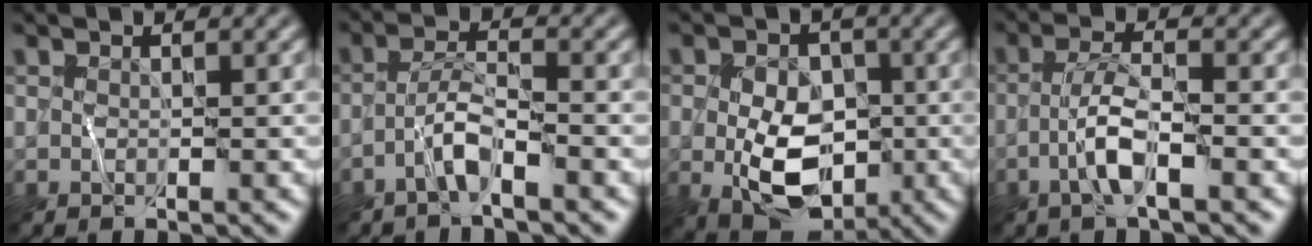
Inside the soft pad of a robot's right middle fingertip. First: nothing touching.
{"total": 2.8, "force": [-1.8, 0.3, 2.1], "torque": [-0.041, 0.010, -0.041]}
{"total": 7.3, "force": [-1.3, 4.9, 5.3], "torque": [-0.094, -0.016, -0.021]}
{"total": 3.5, "force": [-1.5, 0.5, 3.1], "torque": [-0.060, 0.008, -0.036]}